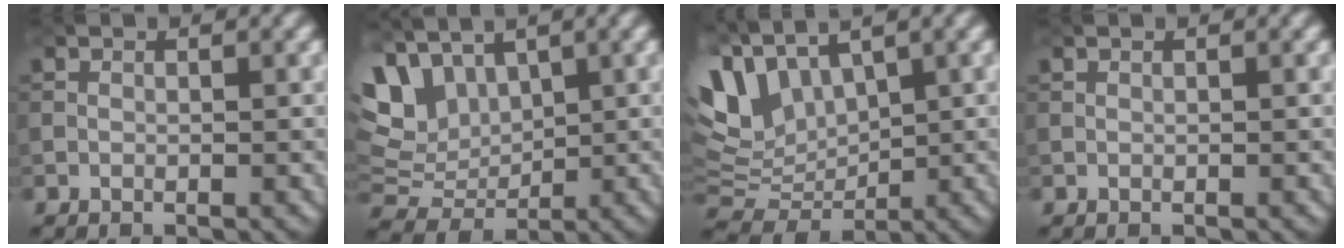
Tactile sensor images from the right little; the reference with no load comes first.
{"total": 6.8, "force": [3.2, 4.5, 4.0], "torque": [-0.080, 0.011, 0.059]}
{"total": 8.6, "force": [3.3, 5.2, 6.0], "torque": [-0.140, 0.014, 0.054]}
{"total": 0.0}